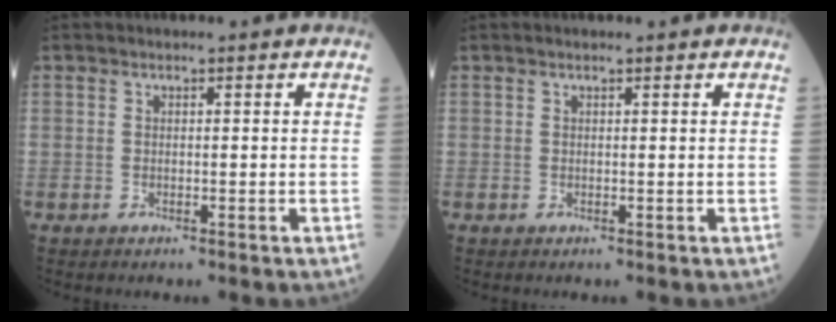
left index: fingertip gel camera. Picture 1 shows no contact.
{"total": 0.8, "force": [0.6, 0.0, 0.5], "torque": [-0.009, 0.006, 0.010]}